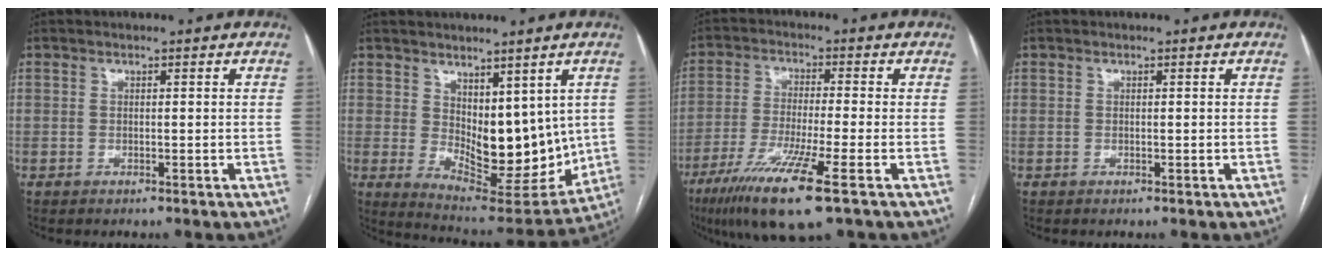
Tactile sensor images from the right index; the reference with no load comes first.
{"total": 14.0, "force": [1.8, 7.0, 11.9], "torque": [-0.167, -0.019, 0.057]}
{"total": 12.2, "force": [-6.7, 0.0, 10.2], "torque": [-0.200, -0.032, -0.120]}
{"total": 0.0}